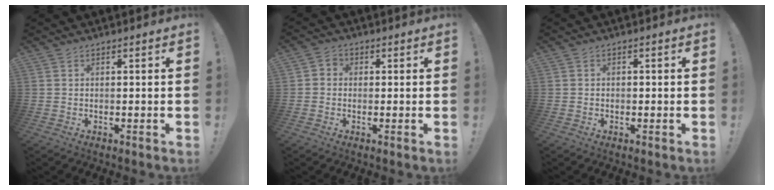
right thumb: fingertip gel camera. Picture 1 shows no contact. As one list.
[{"total": 2.6, "force": [-0.8, 2.3, 1.1], "torque": [-0.021, 0.010, -0.013]}, {"total": 1.3, "force": [-0.7, 1.0, 0.4], "torque": [-0.009, 0.006, -0.012]}]